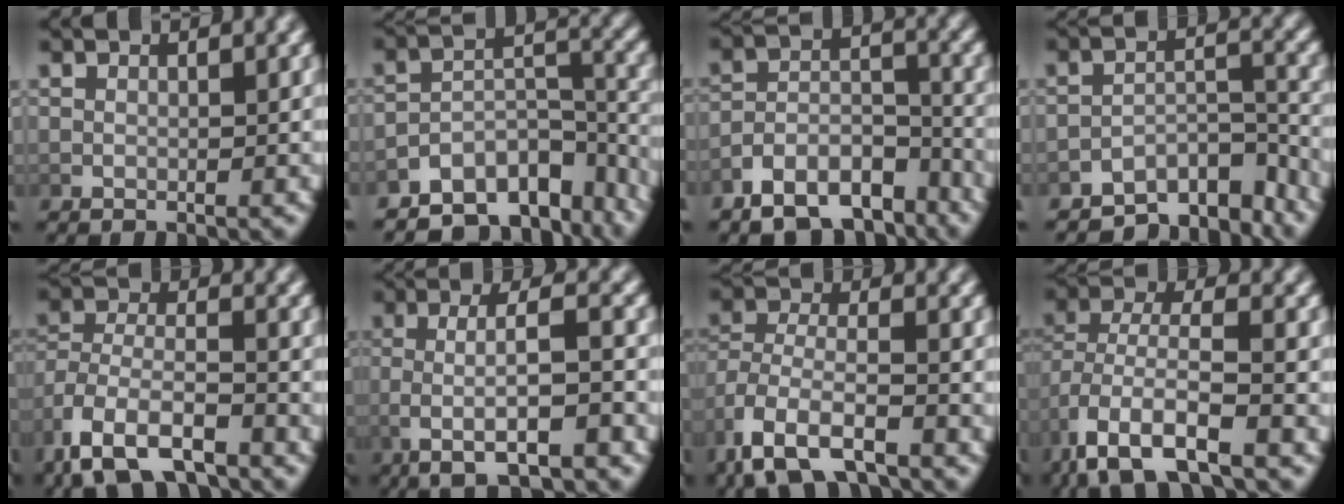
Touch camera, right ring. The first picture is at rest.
{"total": 10.1, "force": [-7.3, 4.9, 5.0], "torque": [-0.065, -0.020, -0.108]}
{"total": 8.8, "force": [-7.4, 3.9, 3.0], "torque": [-0.037, -0.016, -0.117]}
{"total": 8.2, "force": [-7.0, 2.7, 3.2], "torque": [-0.035, -0.016, -0.103]}
{"total": 6.1, "force": [-3.7, 3.2, 3.6], "torque": [-0.093, -0.041, -0.042]}
{"total": 5.4, "force": [-1.1, 1.7, 5.0], "torque": [-0.090, 0.001, -0.013]}
{"total": 5.0, "force": [-2.7, 2.8, 3.2], "torque": [-0.093, -0.038, -0.026]}
{"total": 5.5, "force": [-2.7, 2.5, 4.0], "torque": [-0.102, -0.027, -0.029]}